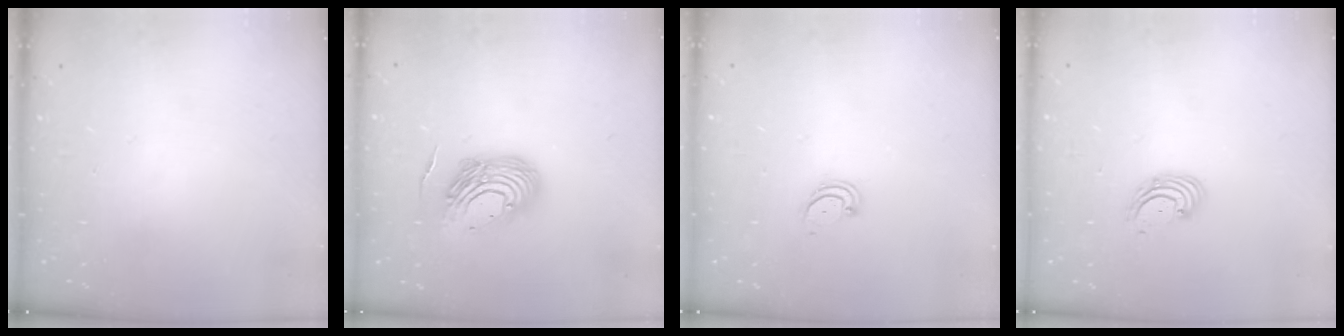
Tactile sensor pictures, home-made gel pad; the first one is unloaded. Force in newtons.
{"total": 13.3, "press": 13.1, "slide": 2.3}
{"total": 2.2, "press": 2.2, "slide": 0.3}
{"total": 2.9, "press": 2.9, "slide": 0.3}